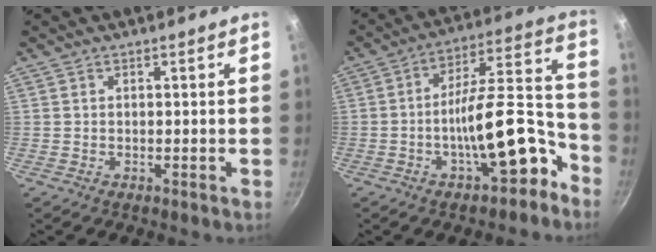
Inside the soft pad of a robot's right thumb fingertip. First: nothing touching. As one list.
[{"total": 16.2, "force": [-7.5, 5.9, 13.1], "torque": [-0.151, 0.080, -0.112]}]